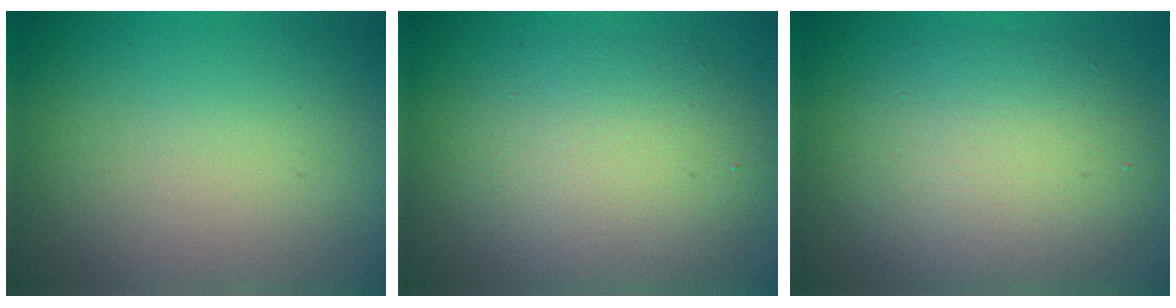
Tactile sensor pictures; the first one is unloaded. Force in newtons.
{"total": 6.6, "press": 6.6, "slide": 0.4}
{"total": 7.0, "press": 7.0, "slide": 0.5}